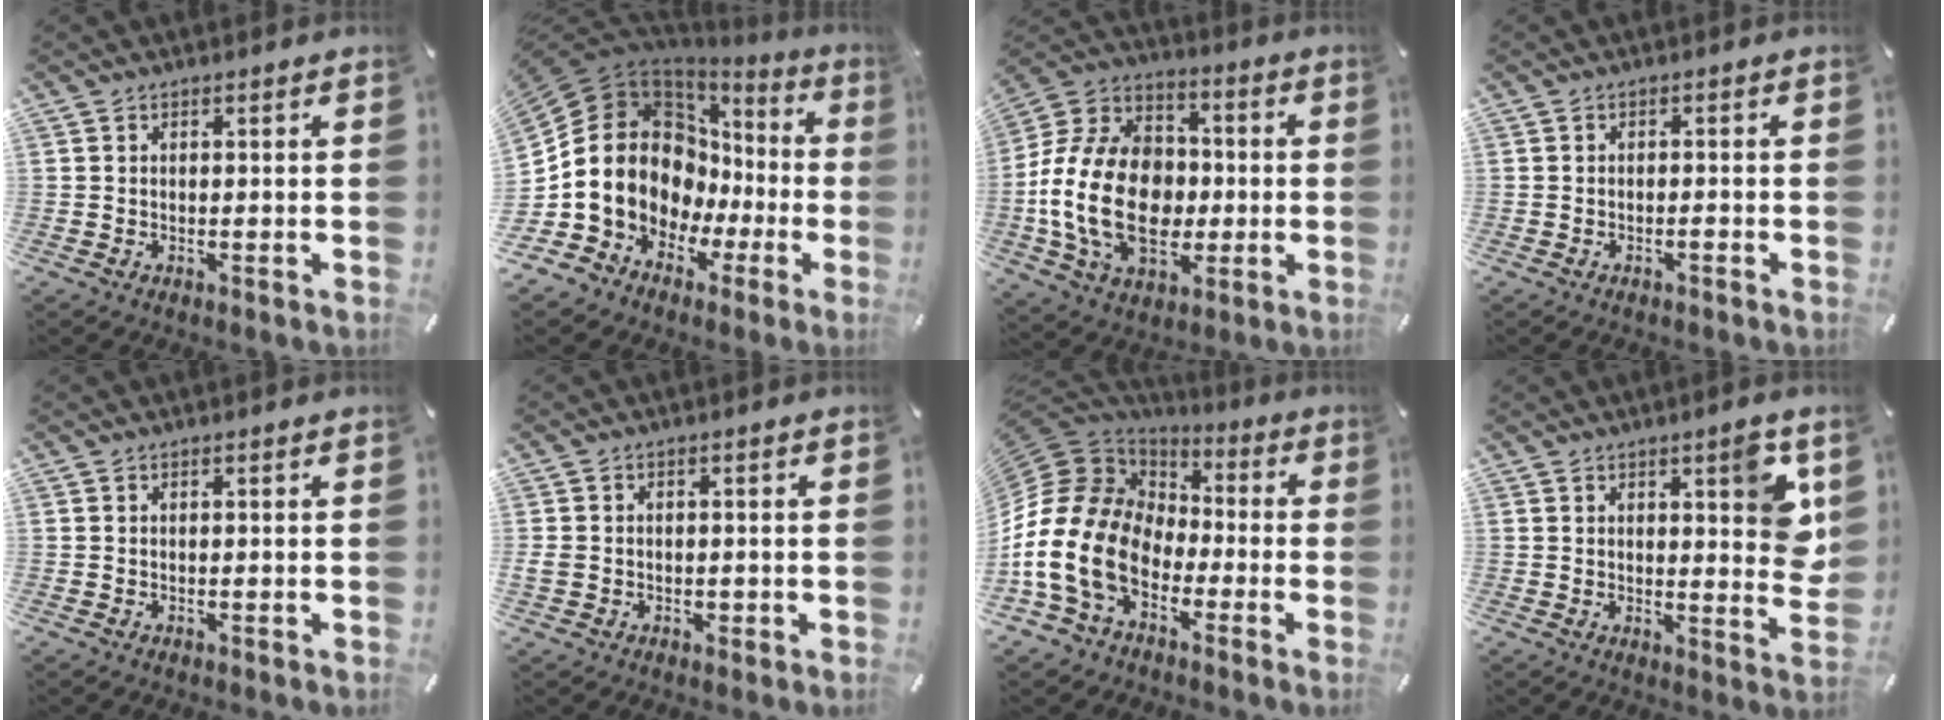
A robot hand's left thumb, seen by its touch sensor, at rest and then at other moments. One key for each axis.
{"total": 16.8, "fx": 1.2, "fy": 14.3, "fz": 8.7, "tx": -0.176, "ty": -0.044, "tz": 0.038}
{"total": 21.9, "fx": -3.2, "fy": 16.0, "fz": 14.6, "tx": -0.310, "ty": 0.016, "tz": -0.050}
{"total": 1.3, "fx": -0.9, "fy": 0.4, "fz": 0.8, "tx": -0.016, "ty": 0.000, "tz": -0.017}
{"total": 0.0}
{"total": 2.6, "fx": -0.7, "fy": 2.3, "fz": 1.0, "tx": -0.018, "ty": 0.003, "tz": -0.013}
{"total": 18.1, "fx": -5.7, "fy": 13.4, "fz": 10.8, "tx": -0.255, "ty": 0.010, "tz": -0.104}
{"total": 9.4, "fx": 4.5, "fy": 2.8, "fz": 7.7, "tx": -0.087, "ty": -0.035, "tz": 0.067}